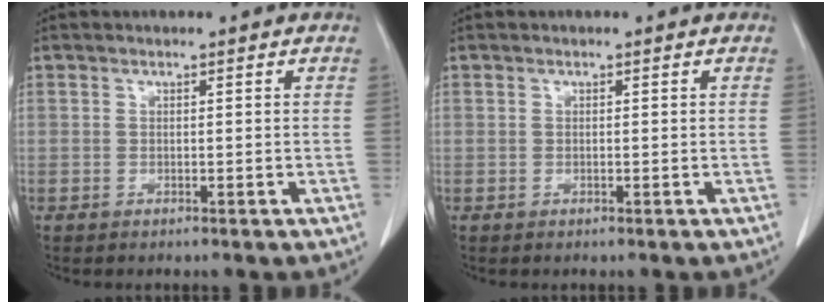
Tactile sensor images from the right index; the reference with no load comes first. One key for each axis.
{"total": 0.0}